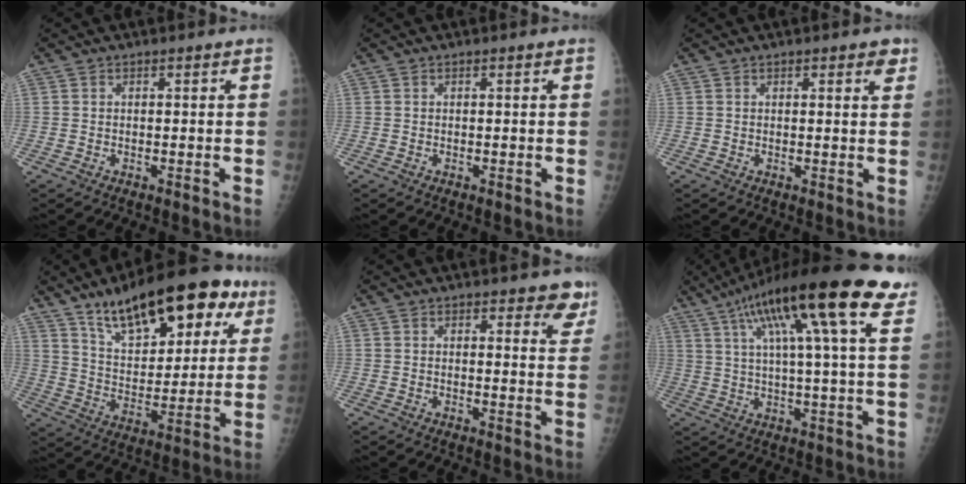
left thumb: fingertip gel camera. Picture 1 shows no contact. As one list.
[{"total": 0.0}, {"total": 2.6, "force": [1.5, 1.0, 1.8], "torque": [-0.011, -0.005, 0.015]}, {"total": 23.7, "force": [13.5, 10.2, 16.5], "torque": [-0.205, -0.031, 0.216]}, {"total": 5.2, "force": [3.9, 2.2, 2.7], "torque": [0.004, -0.021, 0.038]}, {"total": 22.6, "force": [11.9, 3.7, 18.9], "torque": [-0.301, 0.005, 0.179]}]